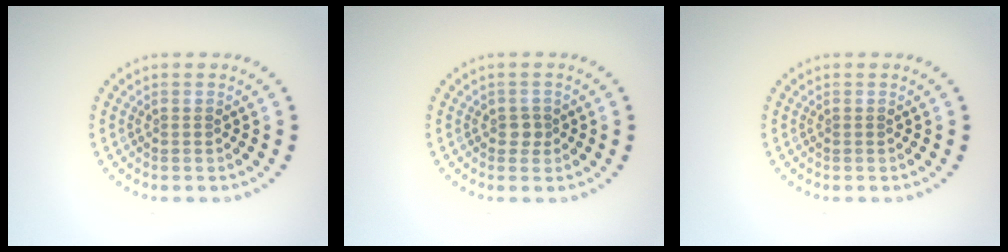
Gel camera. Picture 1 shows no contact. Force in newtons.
{"total": 1.1, "press": 1.0, "slide": 0.6}
{"total": 0.0}